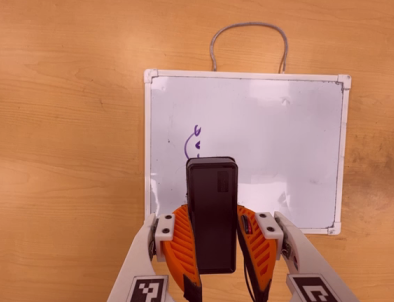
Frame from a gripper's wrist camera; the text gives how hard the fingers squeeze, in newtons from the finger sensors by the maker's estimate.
{"total": 9.2, "left": 8.1, "right": 10.3}